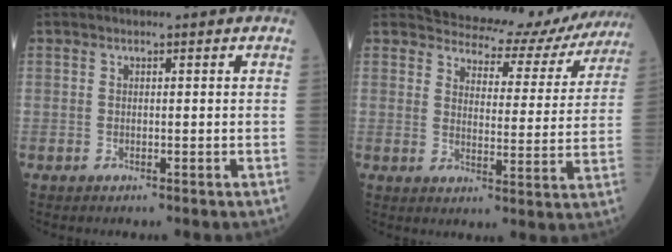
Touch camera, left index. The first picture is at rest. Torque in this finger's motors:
{"motor_torque": [1.09, -1.04, 0.03, 0.01]}